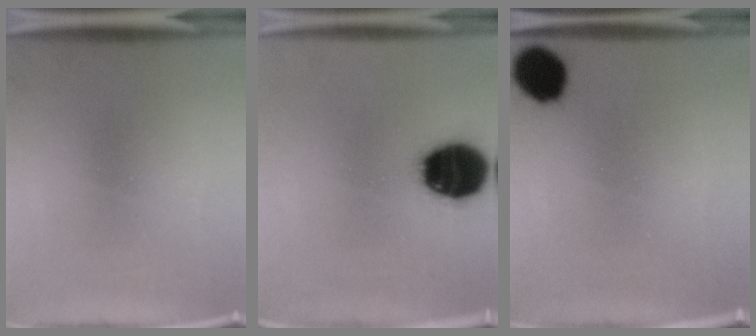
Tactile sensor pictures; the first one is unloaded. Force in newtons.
{"total": 17.0}
{"total": 9.8}